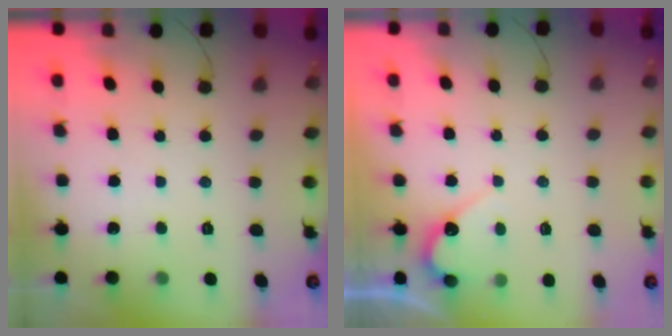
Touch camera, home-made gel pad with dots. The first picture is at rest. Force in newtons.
{"total": 6.1, "press": 6.1, "slide": 0.3}